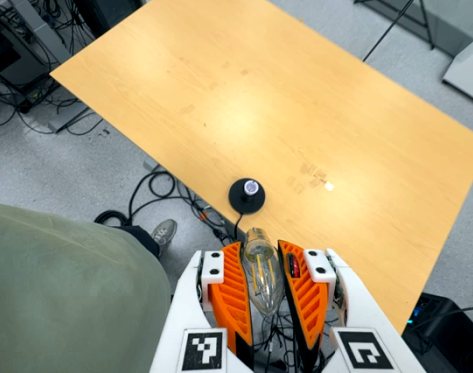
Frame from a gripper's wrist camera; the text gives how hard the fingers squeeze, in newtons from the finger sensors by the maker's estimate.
{"total": 20.7, "left": 22.2, "right": 19.1}